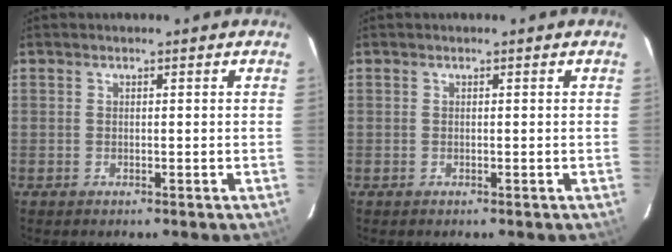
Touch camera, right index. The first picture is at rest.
{"total": 0.0}